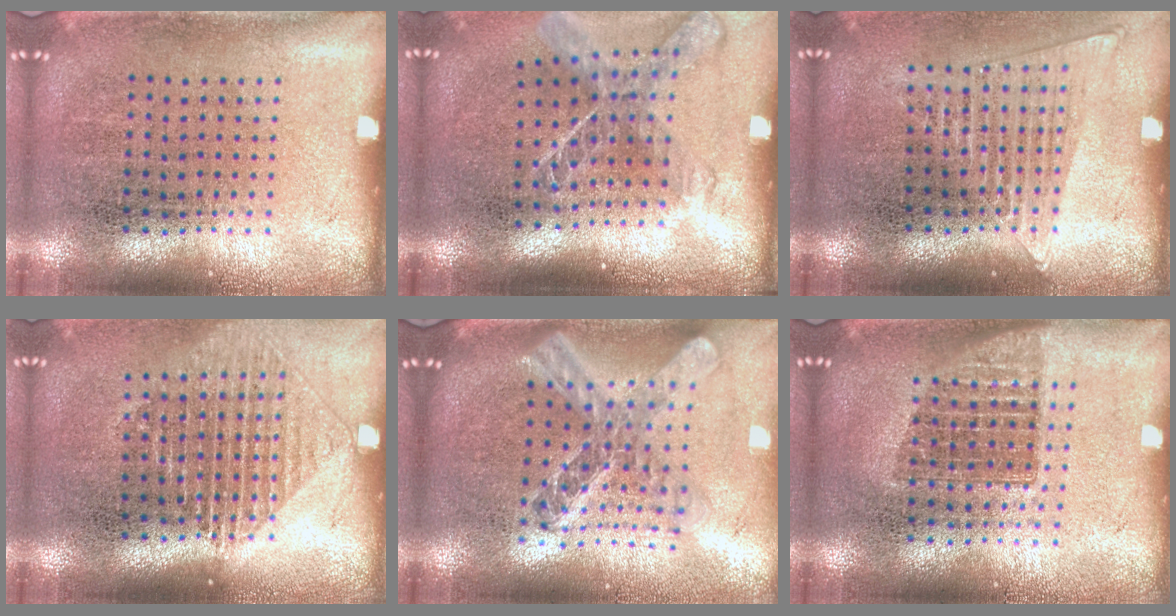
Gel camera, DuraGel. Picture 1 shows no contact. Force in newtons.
{"total": 1.8, "press": 1.4, "slide": 1.2}
{"total": 1.4, "press": 1.2, "slide": 0.5}
{"total": 1.3, "press": 1.2, "slide": 0.5}
{"total": 2.3, "press": 1.8, "slide": 1.5}
{"total": 1.4, "press": 1.2, "slide": 0.8}